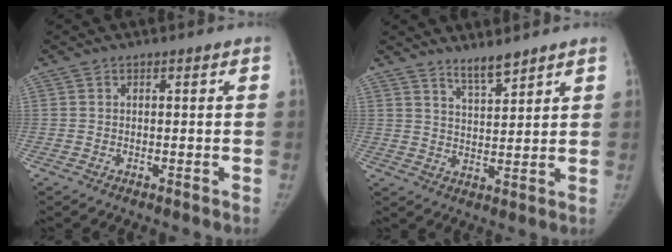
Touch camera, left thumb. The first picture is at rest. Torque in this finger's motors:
{"motor_torque": [-0.02, 0.09, -0.28, -0.19, 0.05]}